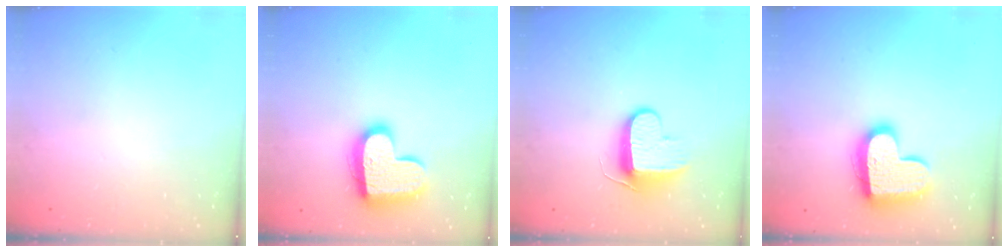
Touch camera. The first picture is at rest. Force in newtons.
{"total": 17.6, "press": 17.5, "slide": 1.3}
{"total": 9.2, "press": 9.2, "slide": 0.9}
{"total": 17.6, "press": 17.5, "slide": 1.3}